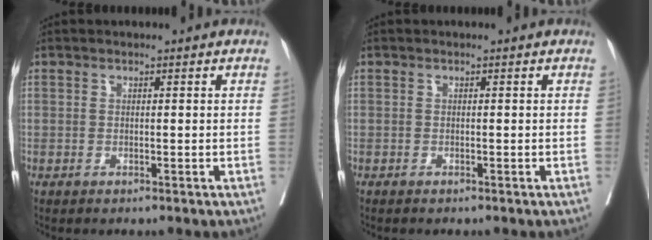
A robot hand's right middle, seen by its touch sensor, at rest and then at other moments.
{"total": 0.0}